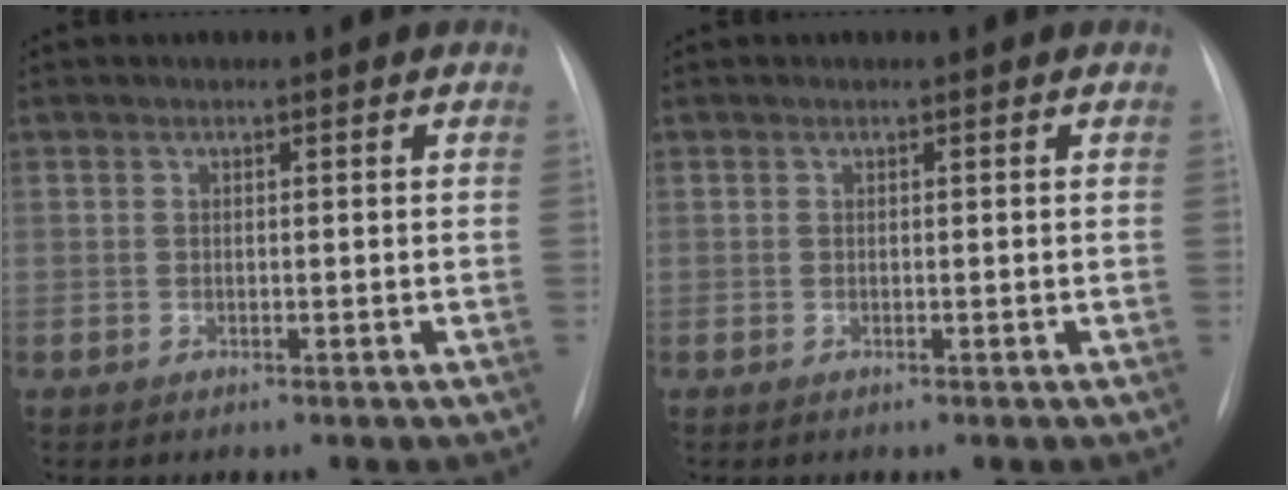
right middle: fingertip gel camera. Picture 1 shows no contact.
{"total": 0.0}